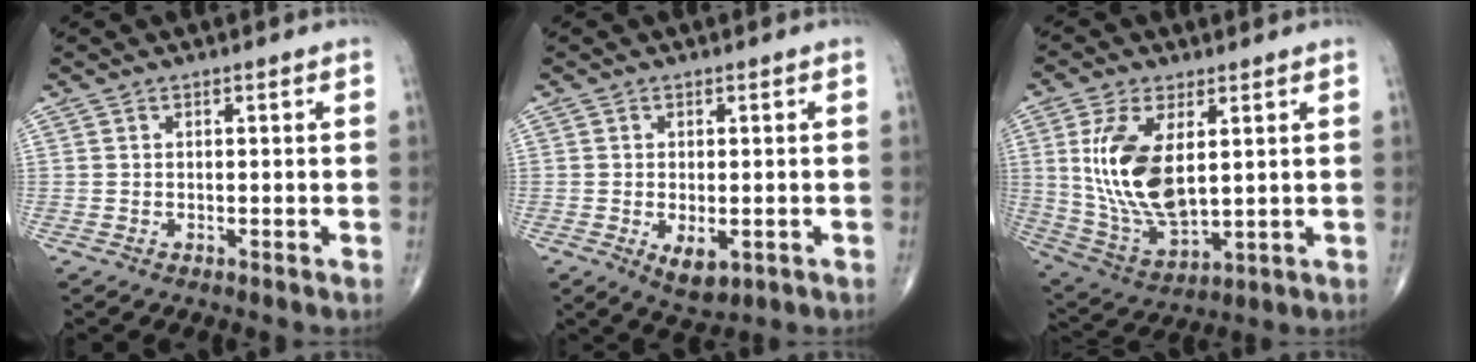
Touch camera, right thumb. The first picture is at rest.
{"total": 4.9, "force": [-1.5, 2.6, 3.9], "torque": [-0.057, -0.009, -0.015]}
{"total": 15.4, "force": [2.9, 7.6, 13.1], "torque": [-0.258, -0.020, 0.072]}